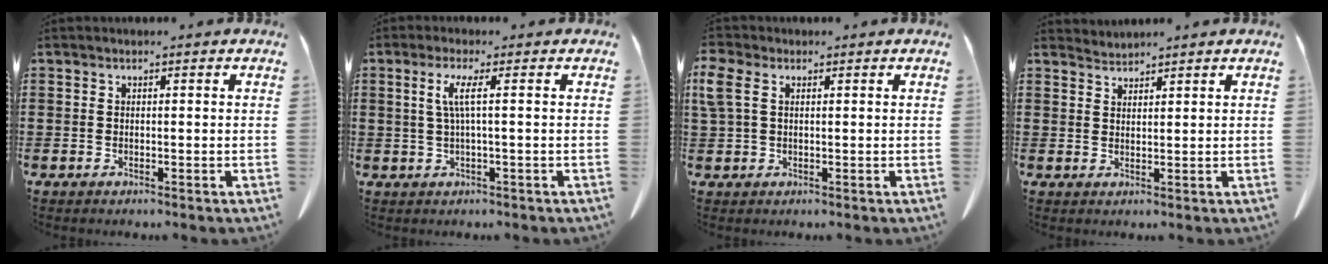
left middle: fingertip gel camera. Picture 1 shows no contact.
{"total": 3.4, "force": [0.5, -0.3, 3.4], "torque": [-0.069, -0.003, 0.005]}
{"total": 3.1, "force": [1.0, 1.8, 2.2], "torque": [-0.073, -0.003, 0.012]}
{"total": 1.5, "force": [1.5, -0.2, -0.3], "torque": [0.001, -0.001, 0.030]}